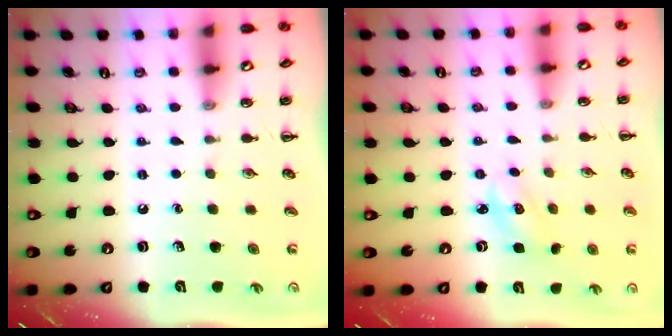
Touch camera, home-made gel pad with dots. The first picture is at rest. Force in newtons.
{"total": 2.8, "press": 2.8, "slide": 0.7}